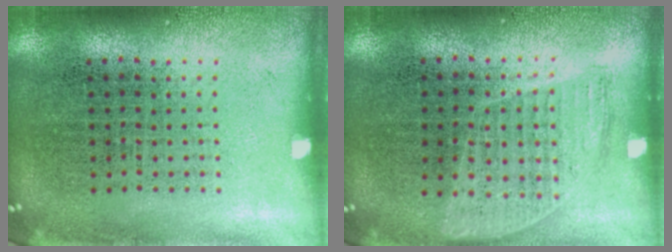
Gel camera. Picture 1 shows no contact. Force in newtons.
{"total": 0.9, "press": 0.8, "slide": 0.4}